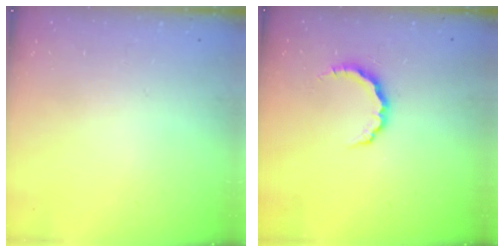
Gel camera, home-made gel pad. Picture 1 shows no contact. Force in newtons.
{"total": 6.4, "press": 6.3, "slide": 1.0}